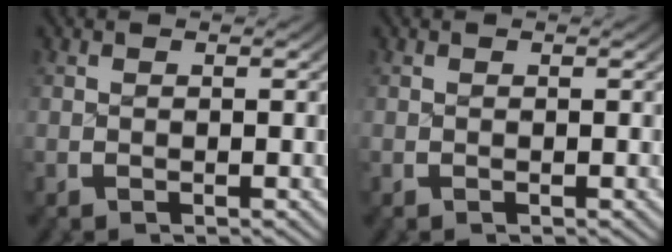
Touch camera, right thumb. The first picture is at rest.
{"total": 0.0}